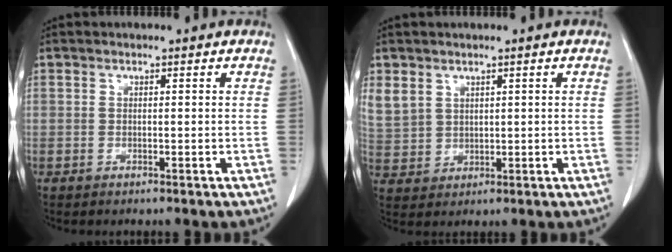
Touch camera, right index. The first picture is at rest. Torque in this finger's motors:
{"motor_torque": [0.11, 0.21, 0.08, 0.05]}